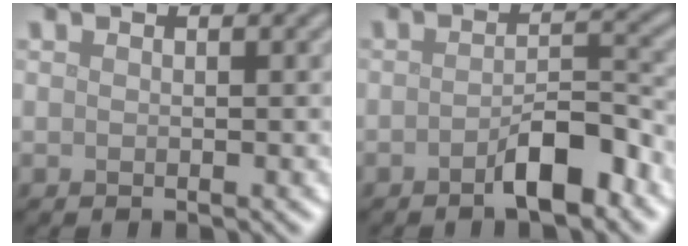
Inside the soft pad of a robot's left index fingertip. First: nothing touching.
{"total": 4.2, "force": [-2.5, 1.2, 3.1], "torque": [-0.047, 0.011, -0.043]}